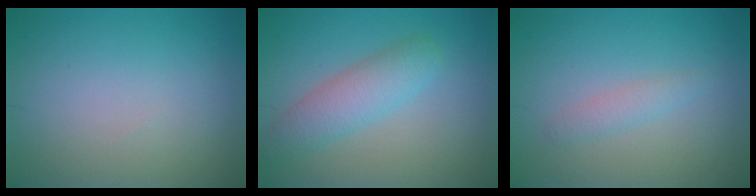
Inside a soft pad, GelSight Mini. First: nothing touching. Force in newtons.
{"total": 3.8, "press": 3.8, "slide": 0.3}
{"total": 1.3, "press": 1.3, "slide": 0.0}